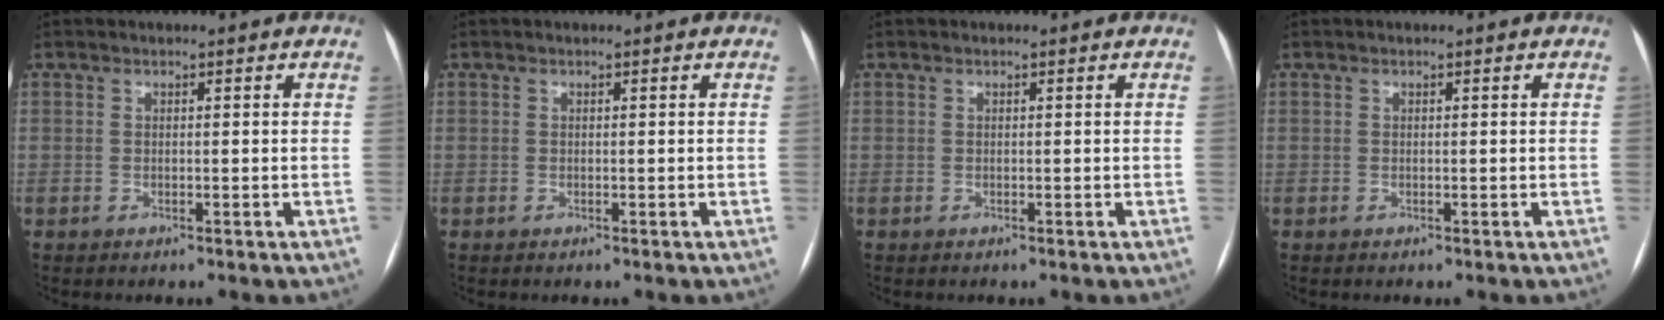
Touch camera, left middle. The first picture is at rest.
{"total": 0.0}
{"total": 0.0}
{"total": 0.0}